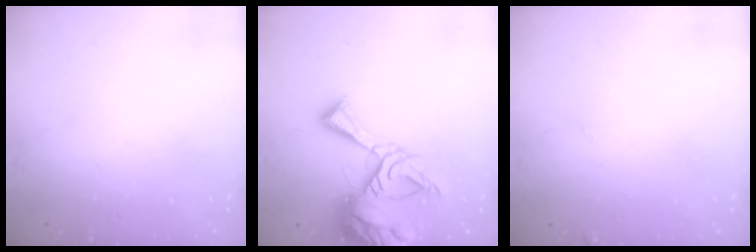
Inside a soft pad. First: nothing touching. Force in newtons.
{"total": 15.0, "press": 14.9, "slide": 1.6}
{"total": 1.5, "press": 1.5, "slide": 0.1}